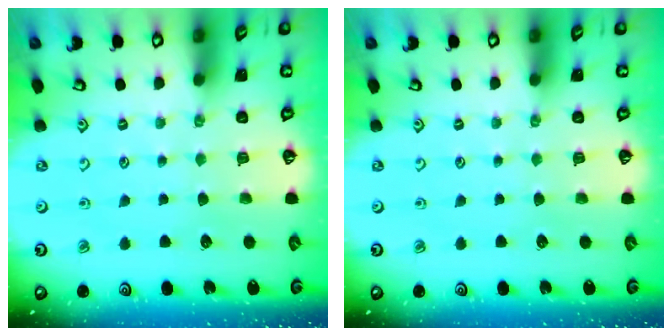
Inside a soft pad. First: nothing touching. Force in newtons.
{"total": 0.0}